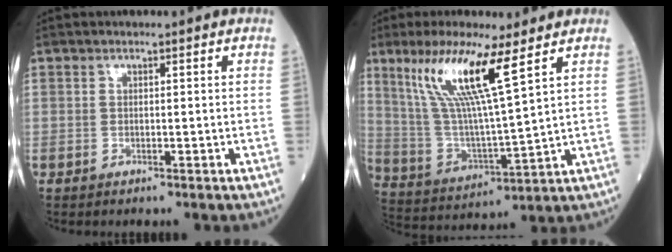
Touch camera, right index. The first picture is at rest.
{"total": 13.6, "force": [7.3, 0.3, 11.5], "torque": [-0.242, -0.003, 0.146]}